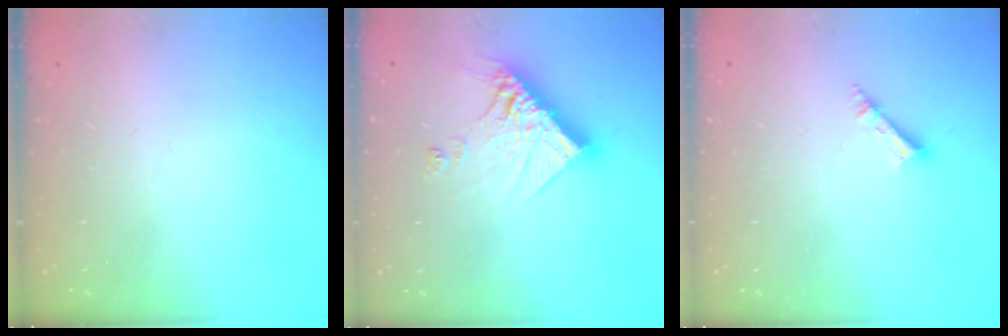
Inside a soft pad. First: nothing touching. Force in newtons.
{"total": 13.5, "press": 13.5, "slide": 1.1}
{"total": 3.9, "press": 3.8, "slide": 0.5}